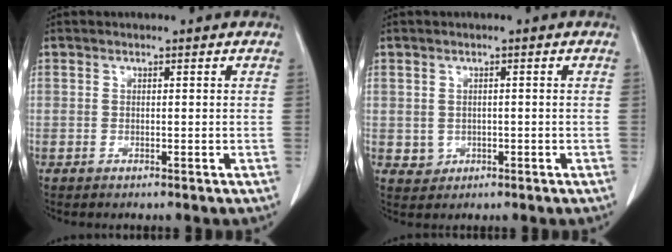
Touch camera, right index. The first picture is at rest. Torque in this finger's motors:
{"motor_torque": [-0.19, 0.14, -0.47, -0.15]}